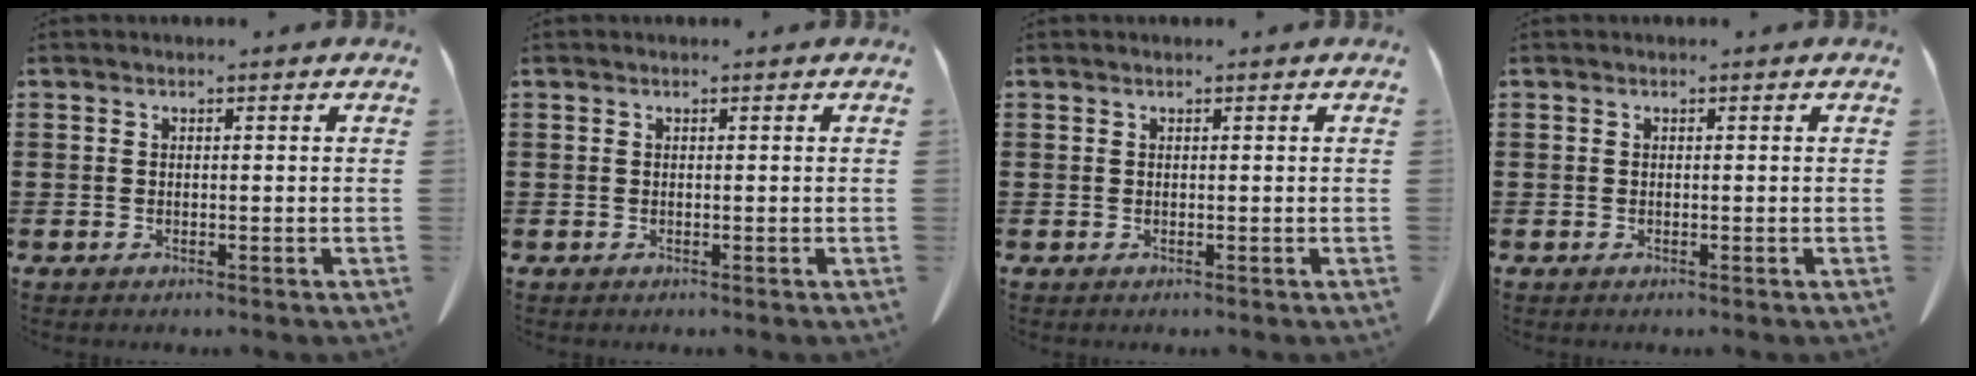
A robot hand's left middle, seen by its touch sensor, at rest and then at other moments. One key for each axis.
{"total": 0.0}
{"total": 0.0}
{"total": 0.0}